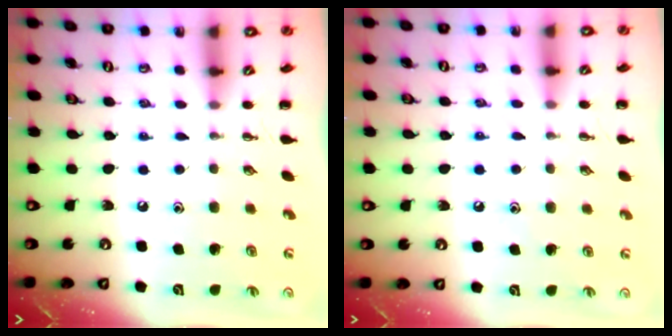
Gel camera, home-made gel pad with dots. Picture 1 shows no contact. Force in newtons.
{"total": 7.0, "press": 6.8, "slide": 1.6}